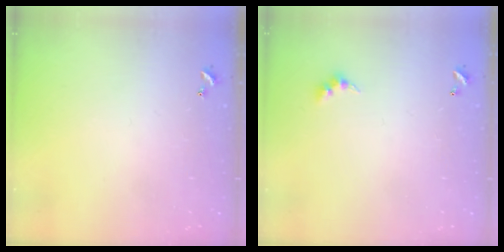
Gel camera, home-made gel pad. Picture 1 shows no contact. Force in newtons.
{"total": 3.0, "press": 2.9, "slide": 0.5}